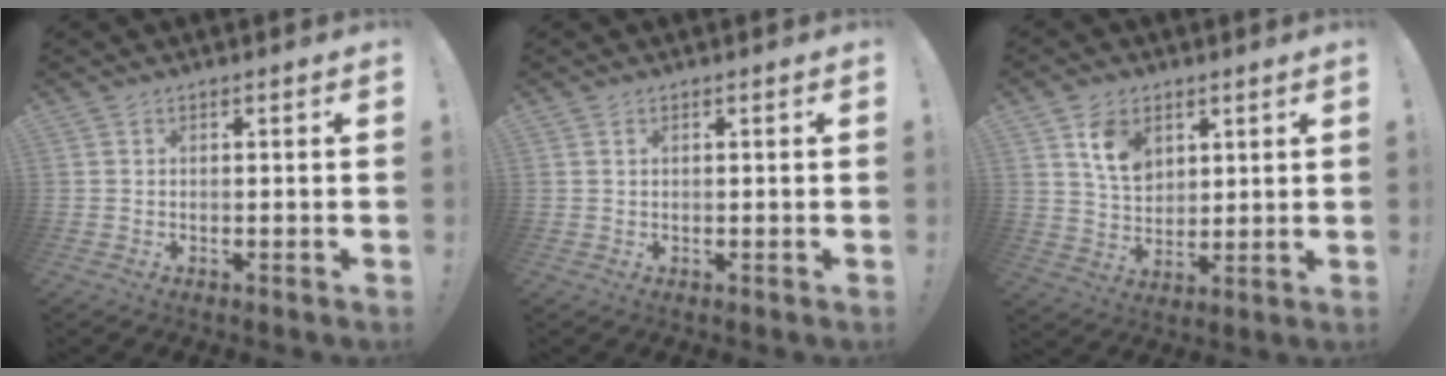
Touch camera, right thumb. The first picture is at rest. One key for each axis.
{"total": 0.6, "fx": 0.5, "fy": 0.1, "fz": 0.4, "tx": -0.008, "ty": 0.000, "tz": 0.009}
{"total": 10.0, "fx": 5.1, "fy": 6.8, "fz": 5.1, "tx": -0.071, "ty": -0.021, "tz": 0.098}